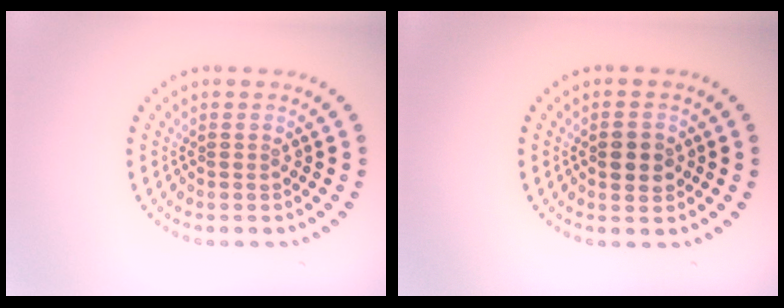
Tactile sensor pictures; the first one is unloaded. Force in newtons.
{"total": 2.4, "press": 2.4, "slide": 0.2}